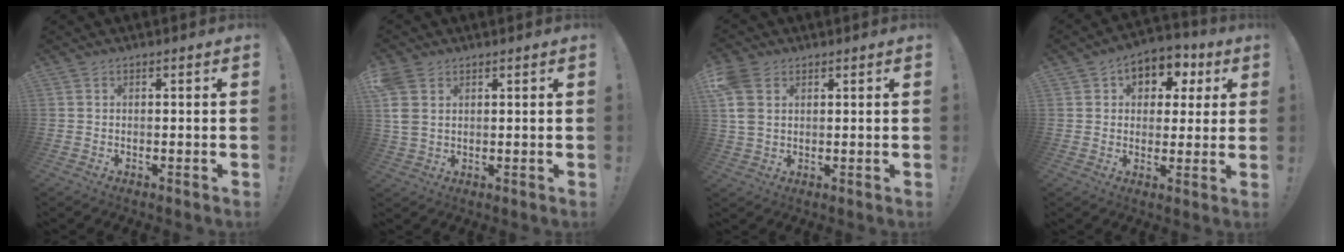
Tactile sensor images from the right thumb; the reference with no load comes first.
{"total": 6.3, "force": [2.5, 4.4, 3.8], "torque": [-0.074, -0.007, 0.049]}
{"total": 7.5, "force": [2.8, 5.1, 4.7], "torque": [-0.105, -0.003, 0.055]}
{"total": 8.4, "force": [2.6, 7.0, 3.8], "torque": [-0.043, -0.010, 0.051]}